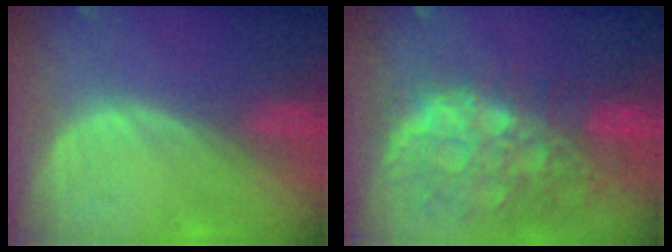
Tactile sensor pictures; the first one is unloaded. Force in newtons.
{"total": 12.8, "press": 10.5, "slide": 7.3}